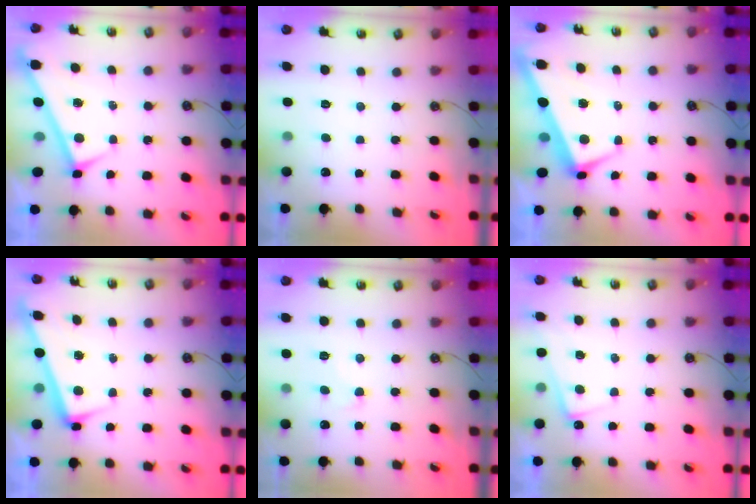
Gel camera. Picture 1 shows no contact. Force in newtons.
{"total": 0.0}
{"total": 0.8, "press": 0.2, "slide": 0.8}
{"total": 2.6, "press": 2.5, "slide": 0.7}
{"total": 1.6, "press": 1.5, "slide": 0.5}
{"total": 1.3, "press": 1.2, "slide": 0.4}